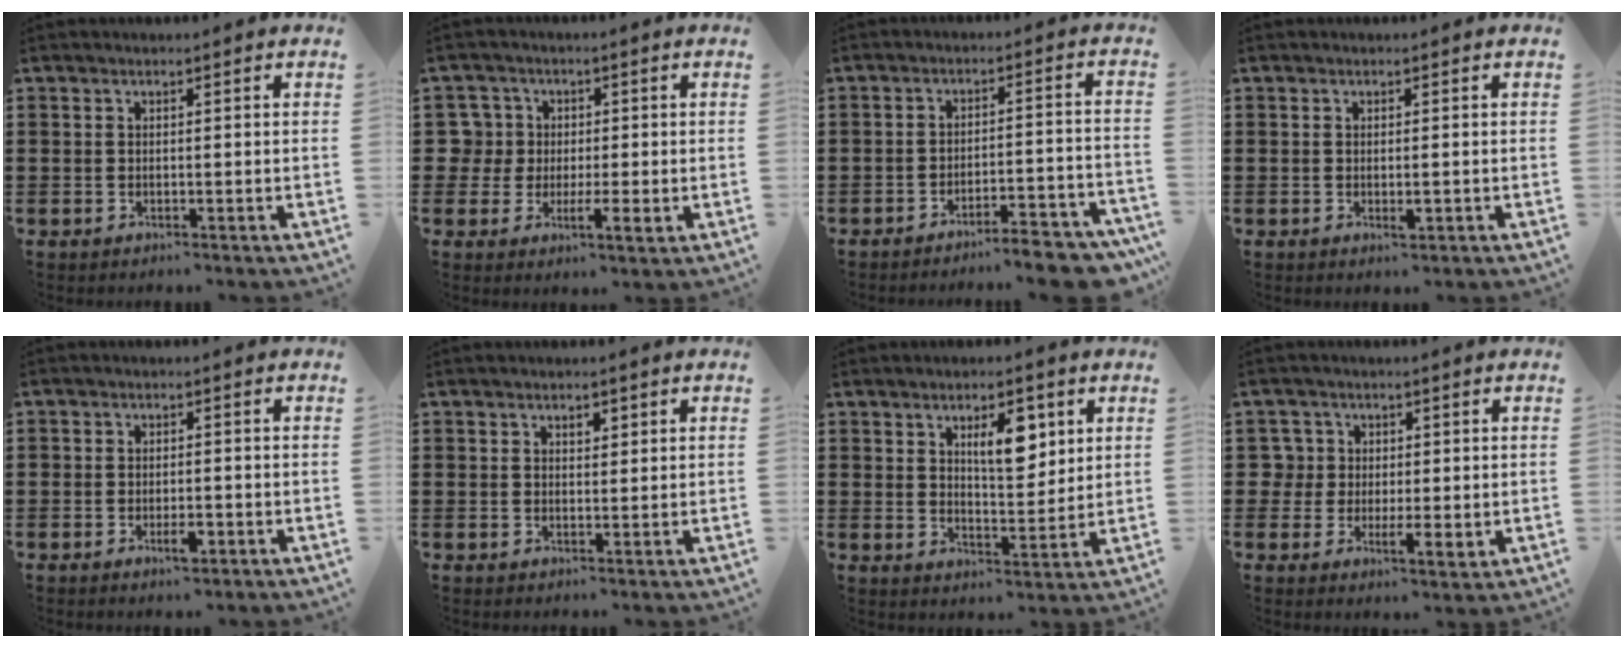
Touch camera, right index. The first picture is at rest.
{"total": 4.9, "force": [0.2, 4.4, 2.0], "torque": [-0.062, 0.012, 0.003]}
{"total": 6.2, "force": [-5.8, 0.2, 2.3], "torque": [-0.032, -0.003, -0.107]}
{"total": 1.5, "force": [-0.2, 0.4, 1.4], "torque": [-0.025, -0.002, -0.003]}
{"total": 2.5, "force": [-1.2, 1.0, 1.9], "torque": [-0.034, 0.002, -0.022]}
{"total": 1.4, "force": [0.8, 0.8, 0.7], "torque": [-0.016, 0.005, 0.015]}
{"total": 7.2, "force": [3.2, 3.2, 5.7], "torque": [-0.089, -0.002, 0.047]}
{"total": 4.2, "force": [0.7, 3.6, 2.0], "torque": [-0.043, 0.011, 0.012]}